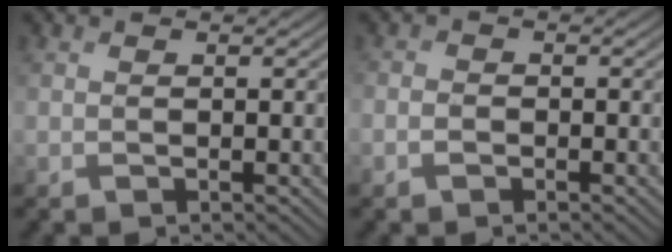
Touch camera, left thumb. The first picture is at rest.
{"total": 1.2, "force": [-0.6, 0.9, 0.5], "torque": [-0.010, 0.001, -0.012]}